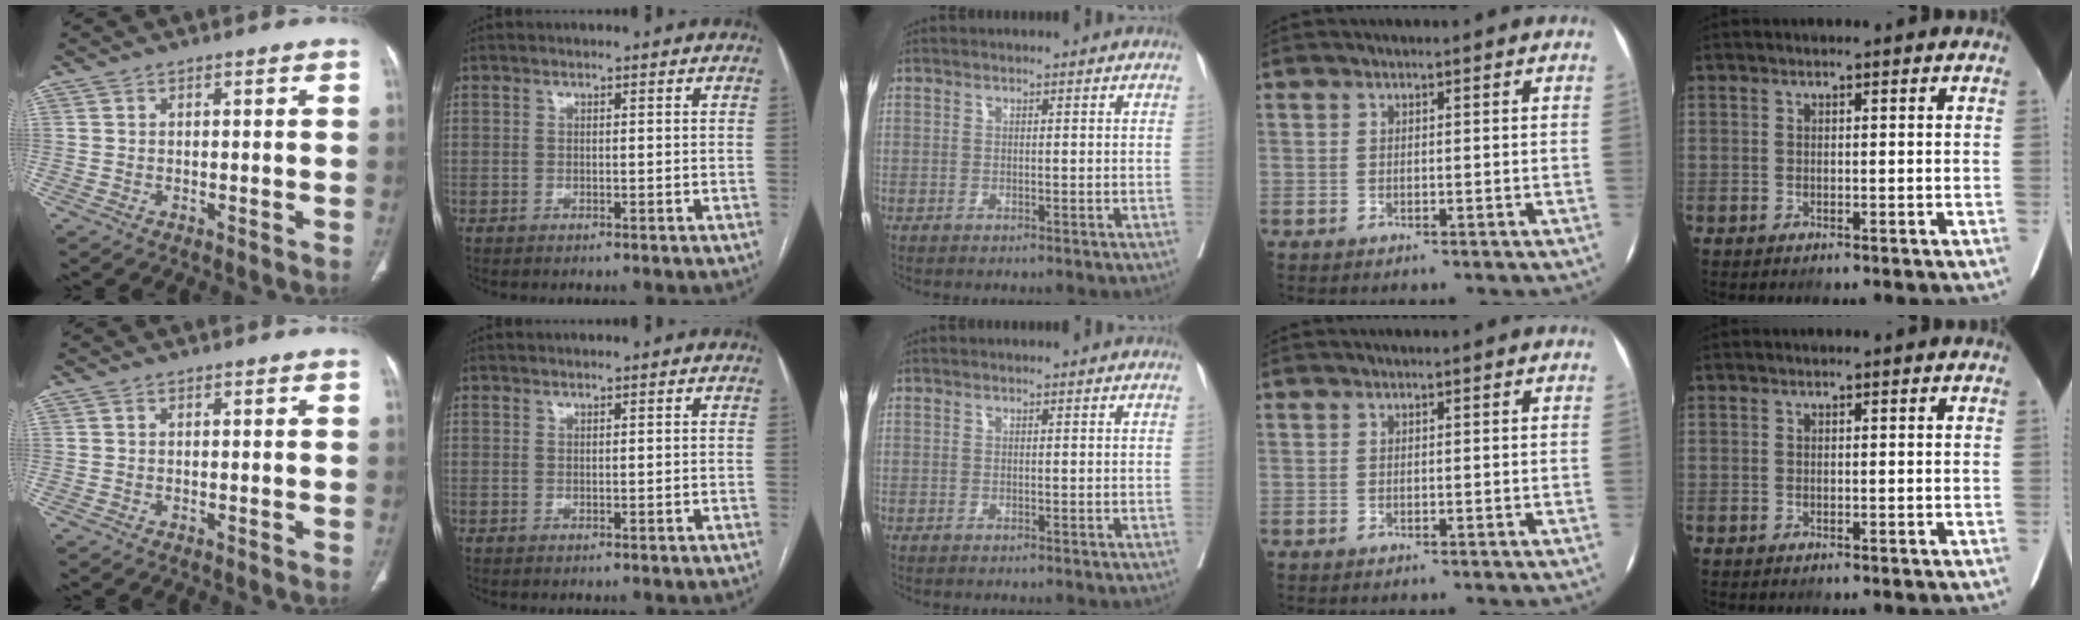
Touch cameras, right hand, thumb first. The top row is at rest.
{}